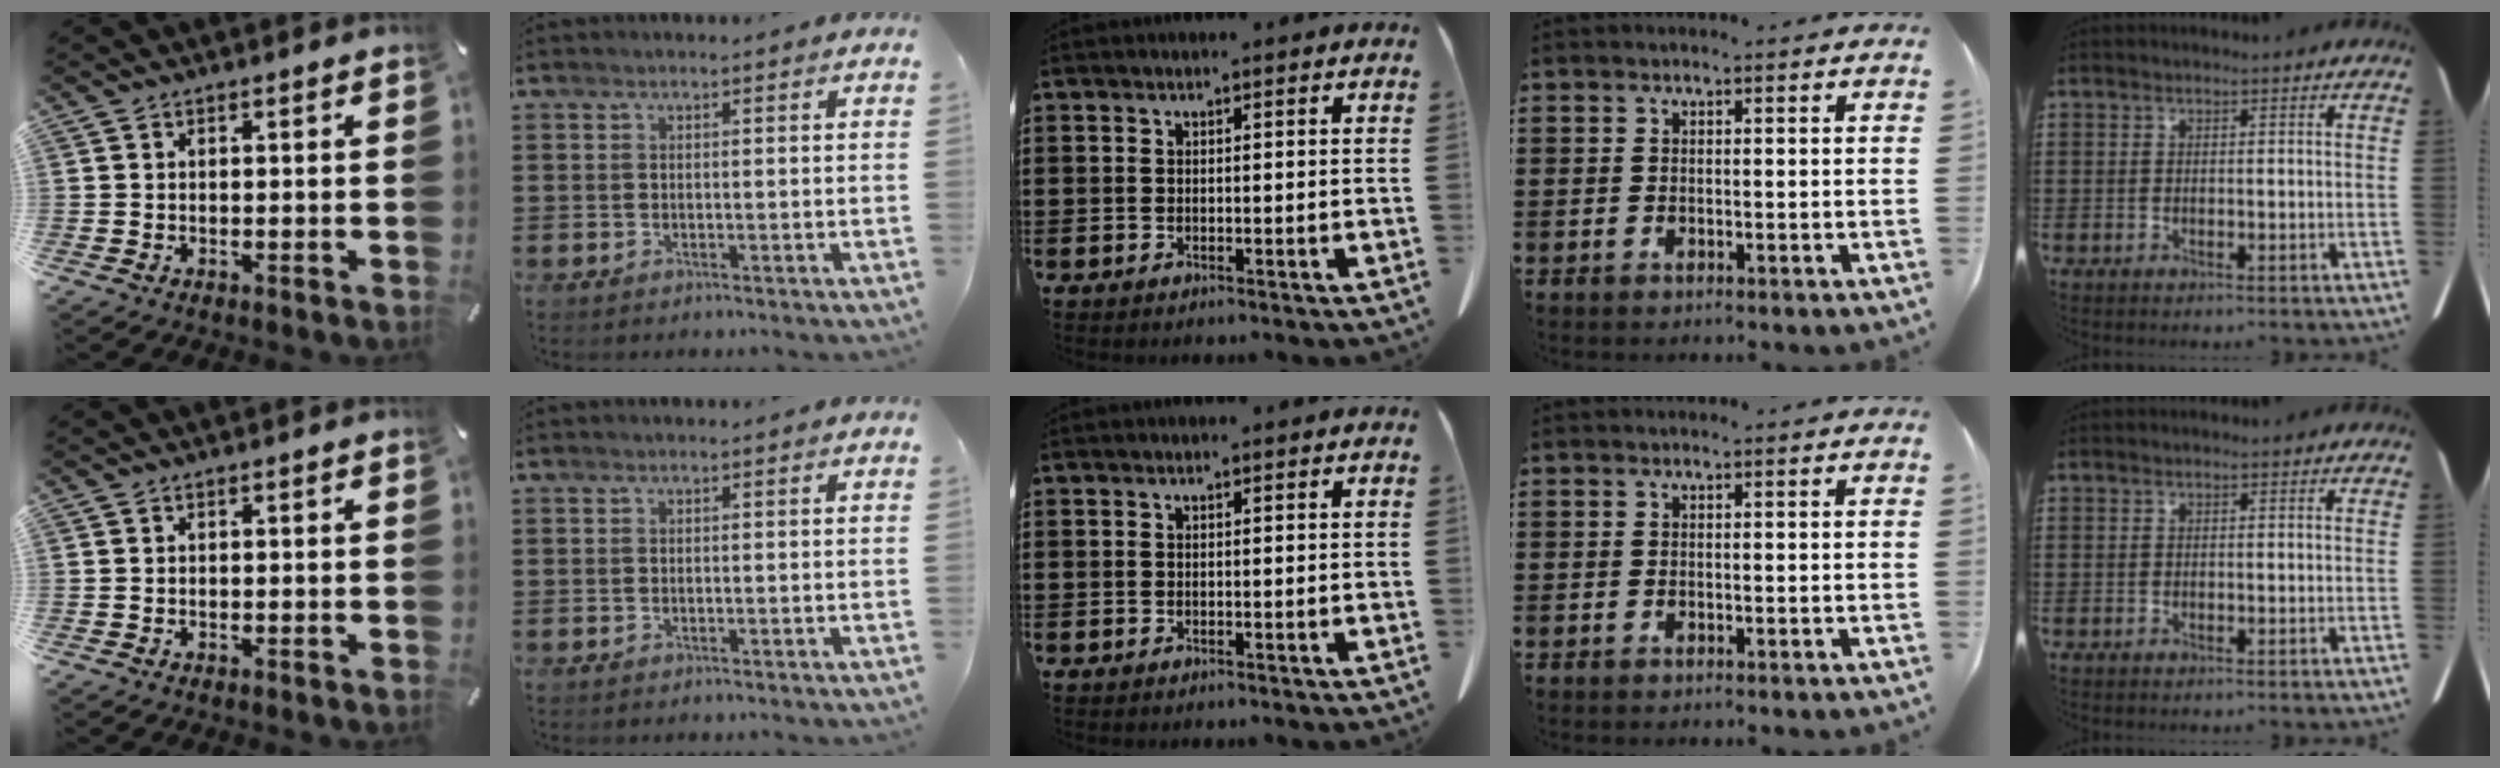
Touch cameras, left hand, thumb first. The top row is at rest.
{}